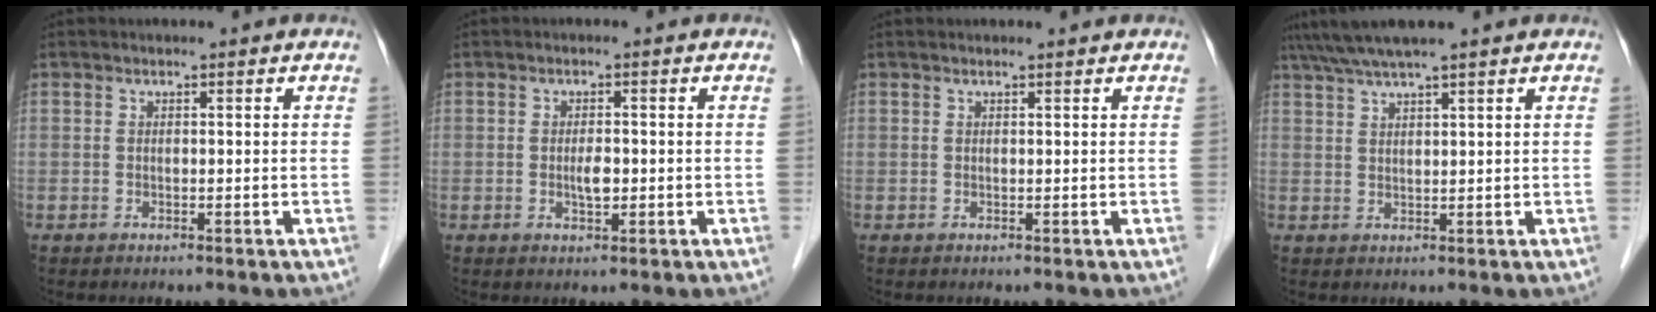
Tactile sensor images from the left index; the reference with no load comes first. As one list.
[{"total": 2.3, "force": [-0.4, 0.8, 2.1], "torque": [-0.039, 0.000, -0.004]}, {"total": 0.8, "force": [0.8, 0.0, 0.2], "torque": [-0.008, 0.005, 0.010]}, {"total": 5.6, "force": [4.7, -0.9, 2.9], "torque": [-0.053, 0.034, 0.088]}]